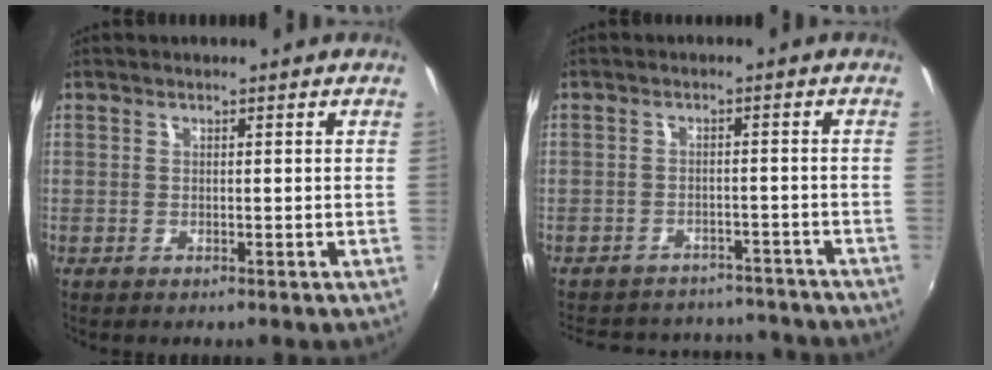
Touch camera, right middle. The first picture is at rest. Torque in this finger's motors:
{"motor_torque": [0.36, -0.61, -0.23, -0.13]}